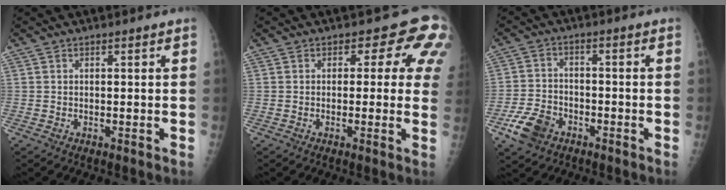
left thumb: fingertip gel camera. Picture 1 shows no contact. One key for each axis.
{"total": 7.6, "fx": 2.3, "fy": 4.7, "fz": 5.6, "tx": -0.015, "ty": 0.001, "tz": 0.008}
{"total": 7.6, "fx": -4.3, "fy": 5.0, "fz": 3.7, "tx": -0.068, "ty": 0.020, "tz": -0.078}